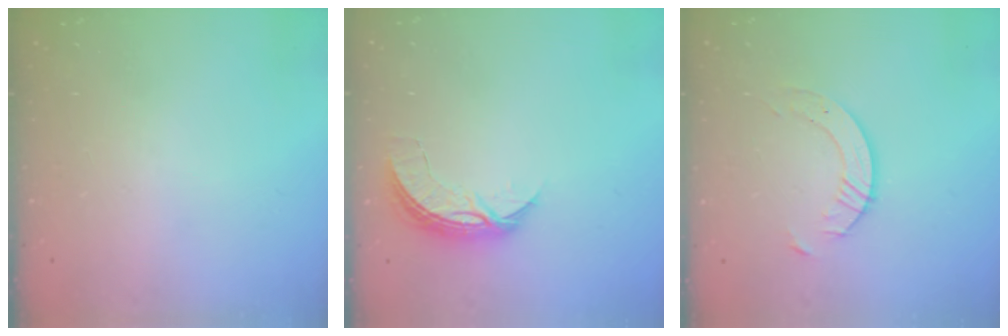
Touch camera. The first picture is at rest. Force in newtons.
{"total": 6.8, "press": 6.8, "slide": 0.7}
{"total": 5.3, "press": 5.3, "slide": 0.6}